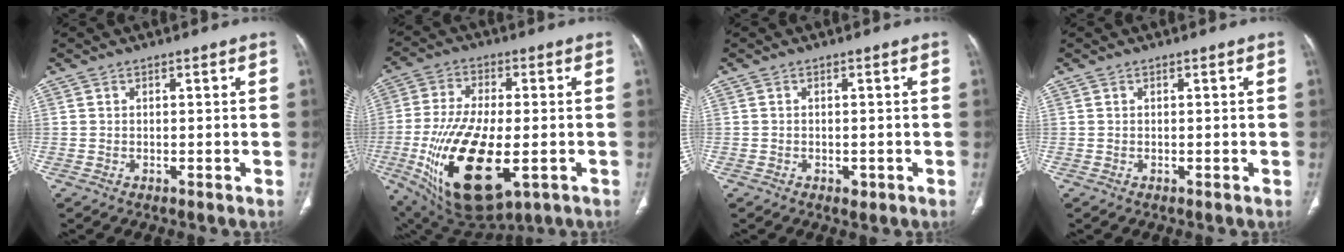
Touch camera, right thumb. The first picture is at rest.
{"total": 21.8, "force": [-5.6, 10.0, 18.6], "torque": [-0.373, -0.014, -0.077]}
{"total": 1.3, "force": [-0.6, 0.8, 0.8], "torque": [-0.008, 0.000, -0.005]}
{"total": 0.0}